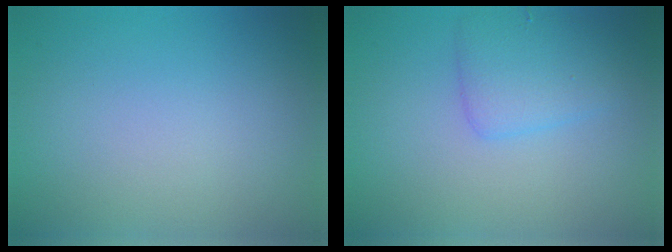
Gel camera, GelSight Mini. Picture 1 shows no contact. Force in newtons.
{"total": 2.9, "press": 2.9, "slide": 0.0}